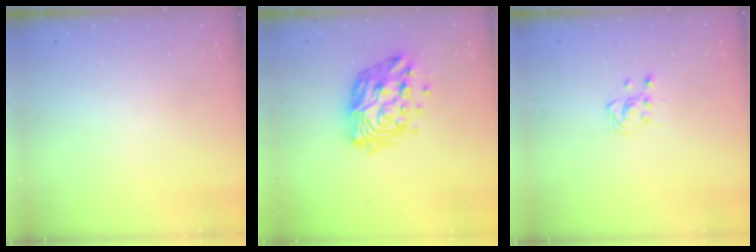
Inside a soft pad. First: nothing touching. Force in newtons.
{"total": 15.0, "press": 14.9, "slide": 1.6}
{"total": 2.8, "press": 2.7, "slide": 0.7}